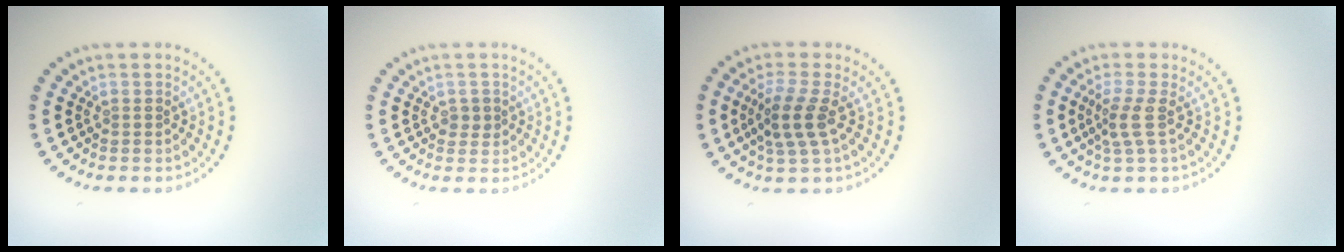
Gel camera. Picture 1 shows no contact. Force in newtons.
{"total": 1.1, "press": 1.0, "slide": 0.3}
{"total": 3.4, "press": 2.9, "slide": 1.7}
{"total": 2.2, "press": 1.6, "slide": 1.5}